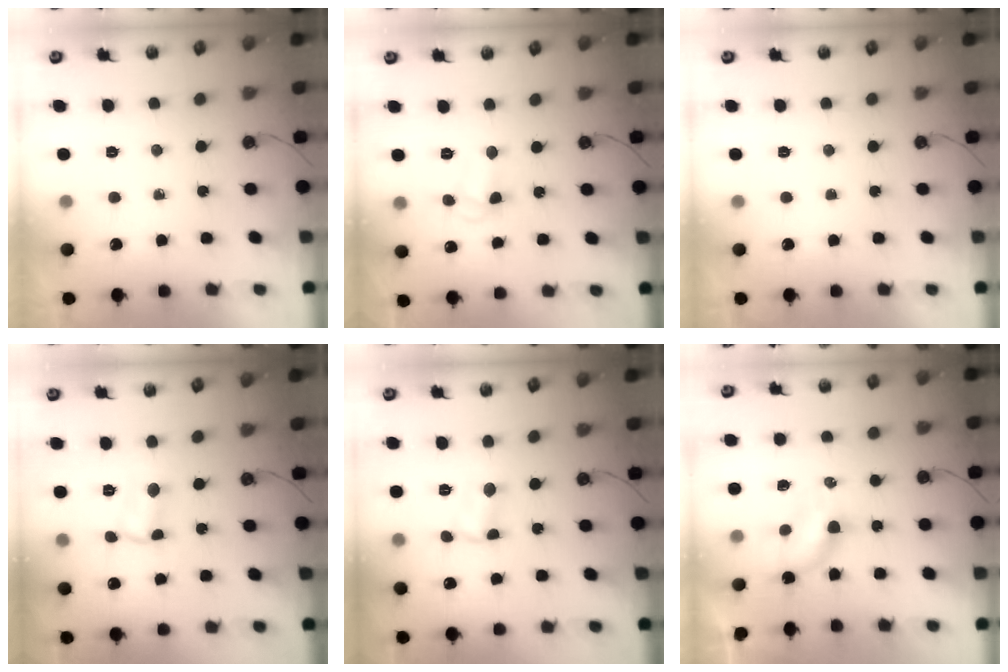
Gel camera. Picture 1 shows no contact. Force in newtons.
{"total": 3.7, "press": 3.6, "slide": 0.8}
{"total": 0.0}
{"total": 2.5, "press": 2.5, "slide": 0.5}
{"total": 3.0, "press": 3.0, "slide": 0.4}
{"total": 4.1, "press": 4.0, "slide": 0.5}